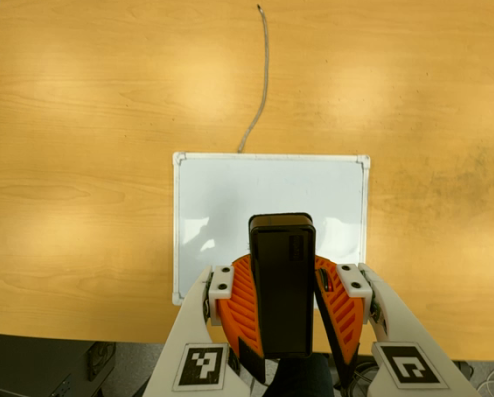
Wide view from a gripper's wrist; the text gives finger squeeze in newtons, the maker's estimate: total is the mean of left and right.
{"total": 9.6, "left": 9.8, "right": 9.3}